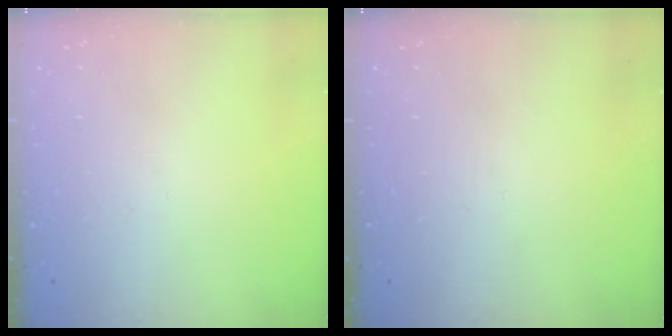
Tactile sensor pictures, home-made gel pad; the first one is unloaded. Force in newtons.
{"total": 0.0}